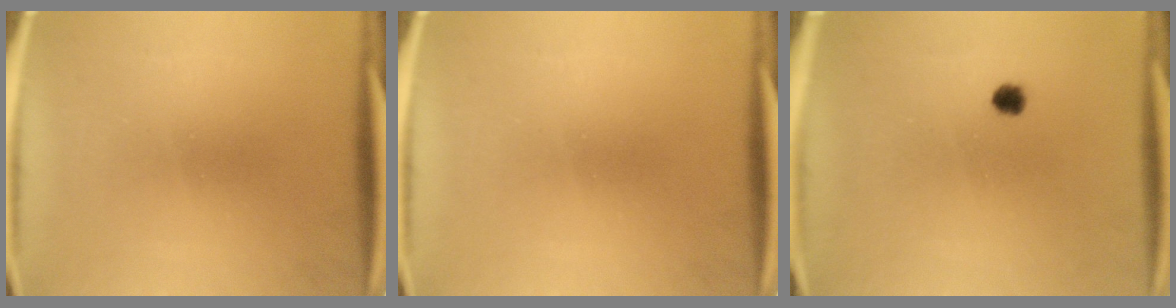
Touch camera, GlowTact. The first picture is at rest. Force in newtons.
{"total": 0.0}
{"total": 1.7}